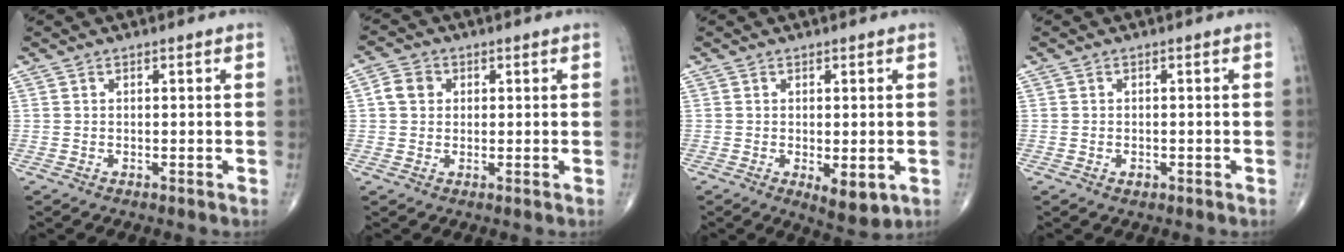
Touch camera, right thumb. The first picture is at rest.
{"total": 4.0, "force": [0.7, 3.5, 1.9], "torque": [-0.025, 0.007, 0.007]}
{"total": 5.1, "force": [-1.2, 2.2, 4.5], "torque": [-0.055, -0.014, -0.008]}
{"total": 1.0, "force": [-0.4, 0.7, 0.6], "torque": [-0.004, 0.002, -0.005]}